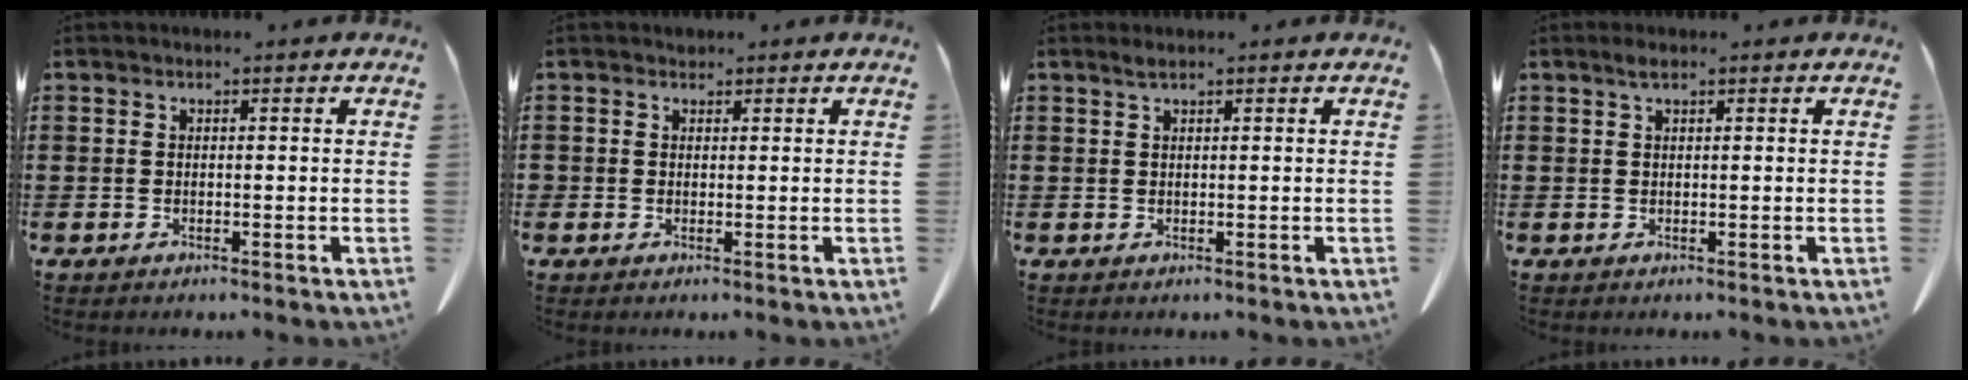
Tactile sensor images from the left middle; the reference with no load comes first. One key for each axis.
{"total": 1.1, "fx": 0.7, "fy": 0.8, "fz": 0.0, "tx": -0.004, "ty": 0.003, "tz": 0.014}
{"total": 0.9, "fx": 0.6, "fy": 0.0, "fz": 0.6, "tx": -0.014, "ty": 0.000, "tz": 0.011}
{"total": 1.1, "fx": 0.6, "fy": 0.2, "fz": 0.9, "tx": -0.019, "ty": 0.002, "tz": 0.010}